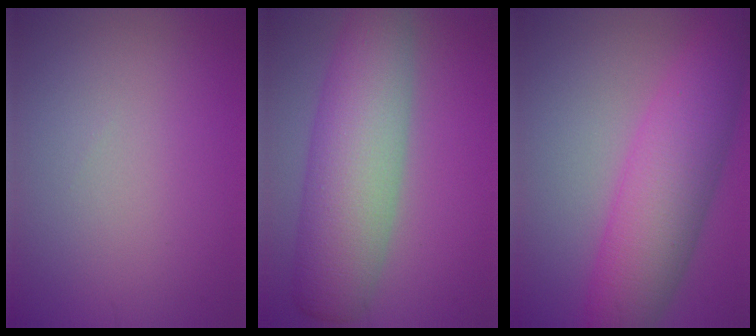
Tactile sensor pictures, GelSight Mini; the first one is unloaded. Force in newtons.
{"total": 8.9, "press": 8.9, "slide": 0.4}
{"total": 8.4, "press": 8.4, "slide": 0.2}